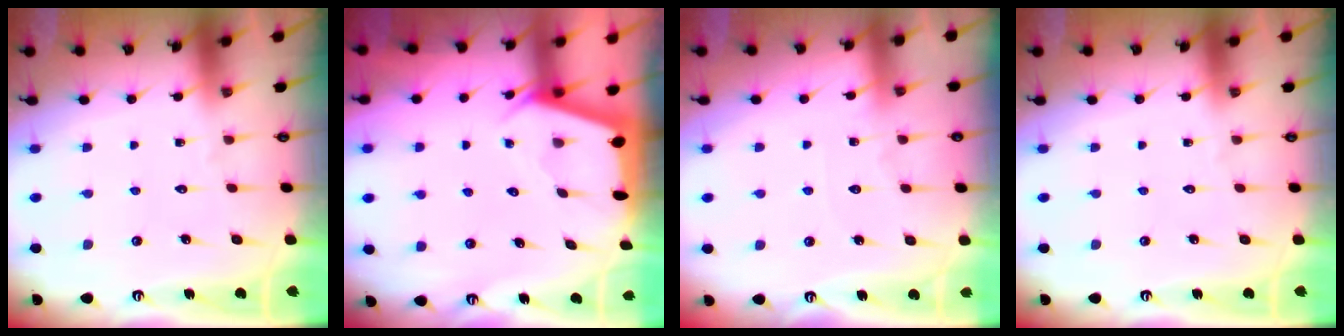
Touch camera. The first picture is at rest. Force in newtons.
{"total": 2.4, "press": 2.4, "slide": 0.3}
{"total": 3.5, "press": 3.5, "slide": 0.5}
{"total": 0.0}